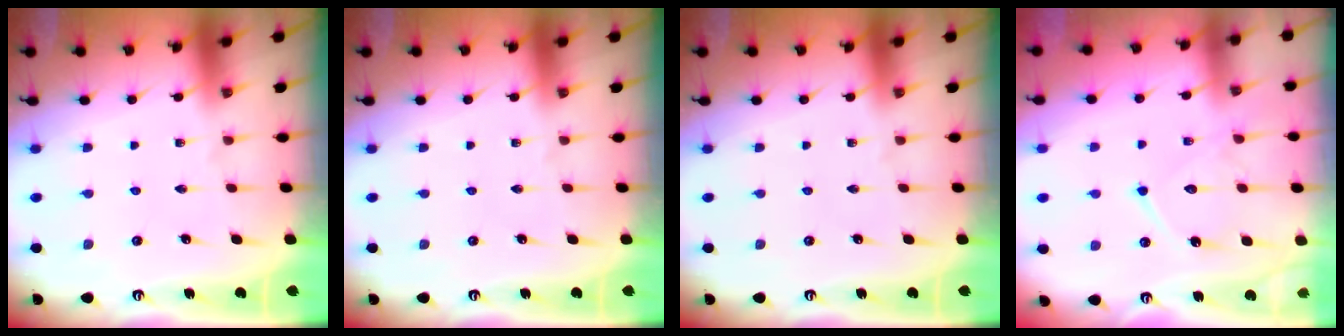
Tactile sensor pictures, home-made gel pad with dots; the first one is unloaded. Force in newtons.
{"total": 0.0}
{"total": 0.0}
{"total": 13.3, "press": 13.3, "slide": 1.1}